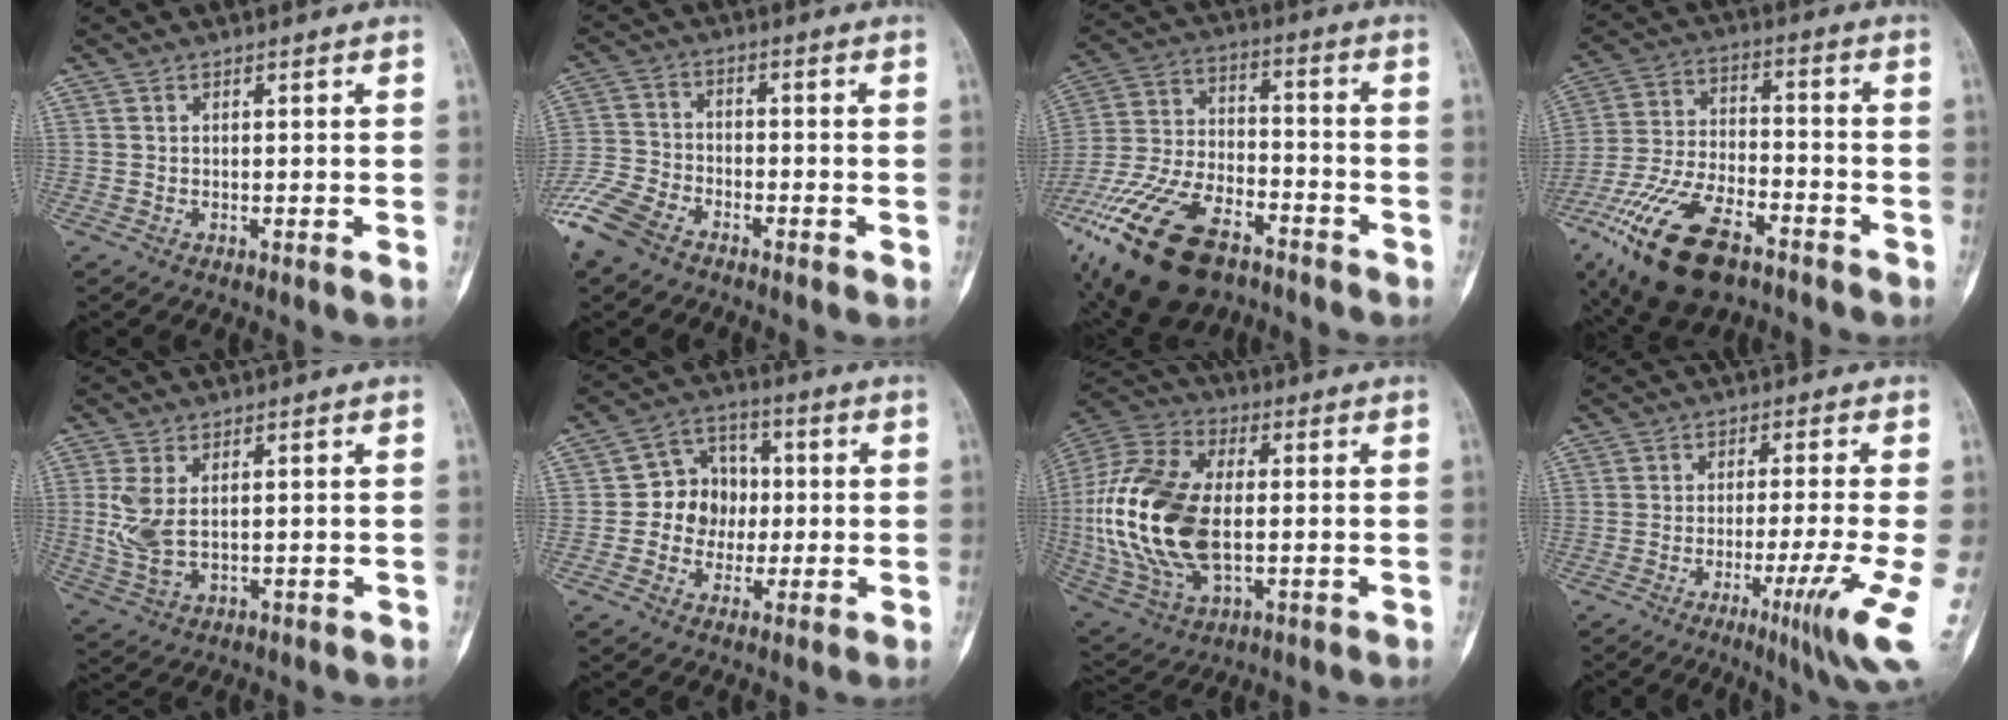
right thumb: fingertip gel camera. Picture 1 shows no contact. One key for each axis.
{"total": 10.6, "fx": -7.2, "fy": 5.6, "fz": 5.4, "tx": -0.119, "ty": 0.010, "tz": -0.149}
{"total": 24.3, "fx": -14.5, "fy": 12.3, "fz": 15.1, "tx": -0.346, "ty": 0.035, "tz": -0.265}
{"total": 20.1, "fx": -11.8, "fy": 9.3, "fz": 13.4, "tx": -0.267, "ty": 0.037, "tz": -0.214}
{"total": 6.5, "fx": 0.9, "fy": 3.9, "fz": 5.2, "tx": -0.114, "ty": -0.006, "tz": 0.027}
{"total": 10.0, "fx": -0.5, "fy": 8.6, "fz": 4.9, "tx": -0.024, "ty": 0.026, "tz": -0.017}
{"total": 24.2, "fx": -0.6, "fy": 13.9, "fz": 19.8, "tx": -0.421, "ty": 0.000, "tz": -0.004}
{"total": 9.7, "fx": -3.2, "fy": -0.3, "fz": 9.1, "tx": -0.141, "ty": -0.014, "tz": -0.052}